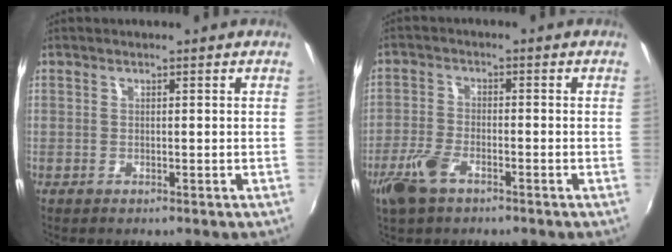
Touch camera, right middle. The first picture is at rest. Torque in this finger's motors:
{"motor_torque": [0.78, -0.73, 0.37, 0.05]}